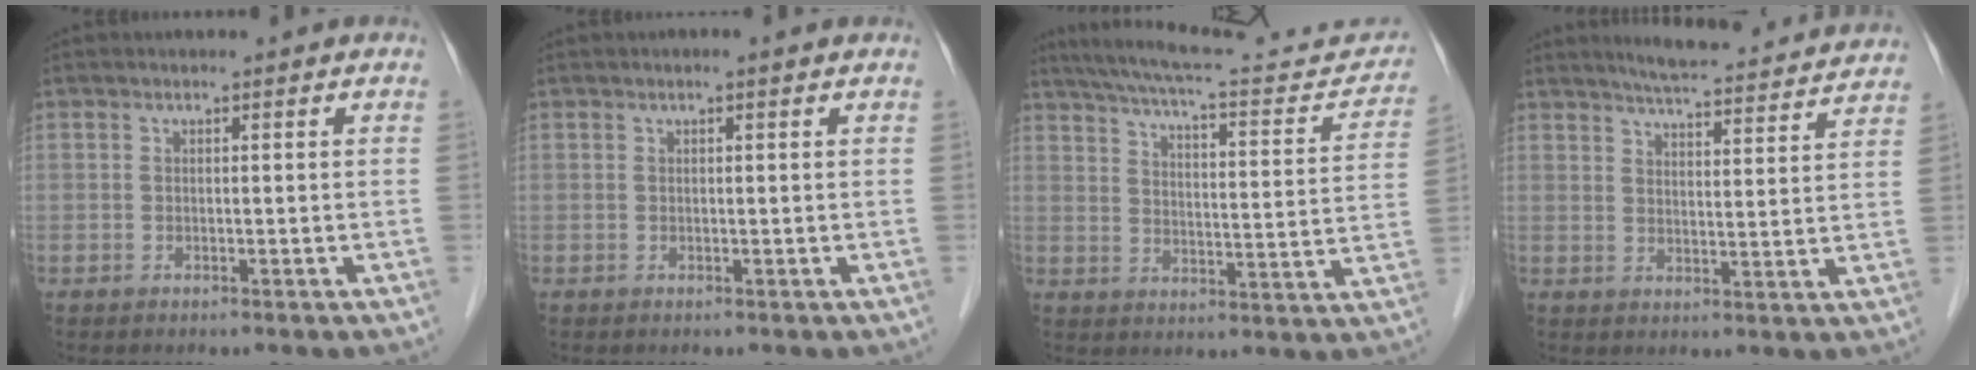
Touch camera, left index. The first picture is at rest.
{"total": 0.6, "force": [-0.1, 0.0, 0.6], "torque": [-0.012, 0.003, -0.003]}
{"total": 21.6, "force": [19.5, 3.2, 8.9], "torque": [-0.134, -0.019, 0.253]}
{"total": 15.9, "force": [15.0, 1.6, 5.3], "torque": [-0.073, -0.010, 0.185]}